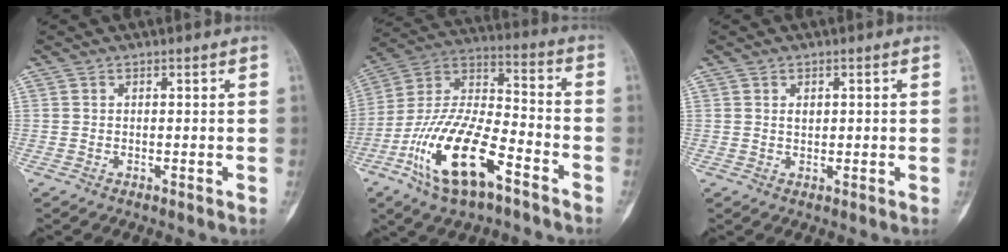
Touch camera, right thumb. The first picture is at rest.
{"total": 20.3, "force": [-10.1, 8.3, 15.5], "torque": [-0.296, 0.063, -0.187]}
{"total": 1.7, "force": [0.4, 1.2, 1.1], "torque": [-0.013, -0.002, 0.008]}